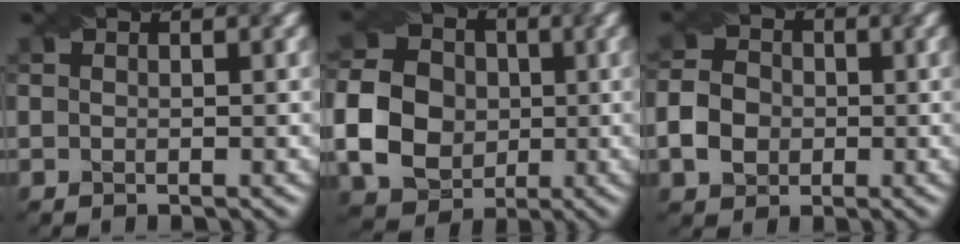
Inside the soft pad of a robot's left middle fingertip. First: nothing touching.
{"total": 8.4, "force": [-0.9, 7.1, 4.3], "torque": [-0.098, -0.003, -0.025]}
{"total": 3.9, "force": [-1.1, 3.3, 1.8], "torque": [-0.035, 0.006, -0.027]}